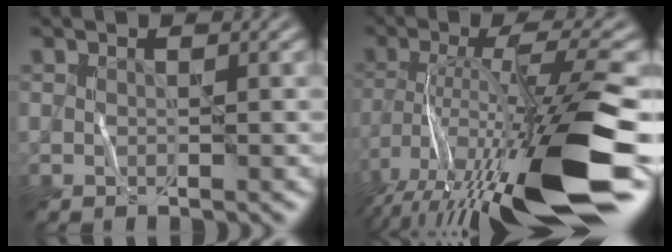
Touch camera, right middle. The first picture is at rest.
{"total": 15.1, "force": [-7.6, 2.1, 12.9], "torque": [-0.227, 0.004, -0.114]}